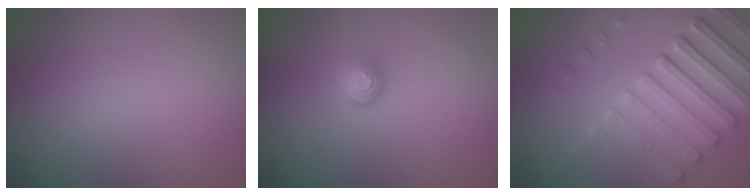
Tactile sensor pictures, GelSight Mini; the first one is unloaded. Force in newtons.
{"total": 1.9, "press": 1.1, "slide": 1.5}
{"total": 7.4, "press": 5.5, "slide": 4.9}